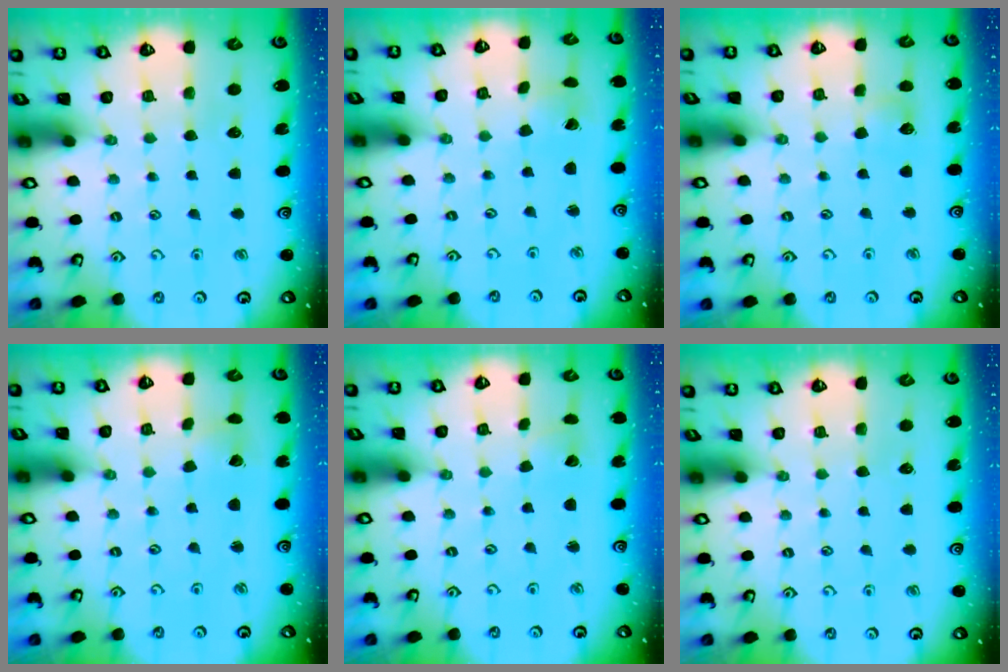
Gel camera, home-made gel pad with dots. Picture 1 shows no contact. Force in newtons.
{"total": 1.1, "press": 1.1, "slide": 0.1}
{"total": 5.9, "press": 5.9, "slide": 0.7}
{"total": 2.3, "press": 2.3, "slide": 0.3}
{"total": 2.1, "press": 2.1, "slide": 0.1}
{"total": 0.0}